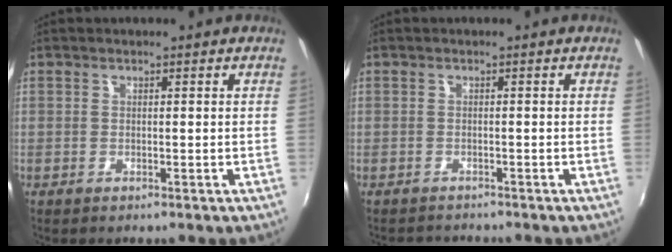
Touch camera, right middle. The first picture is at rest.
{"total": 2.1, "force": [-2.0, 0.6, -0.1], "torque": [-0.006, 0.000, -0.035]}